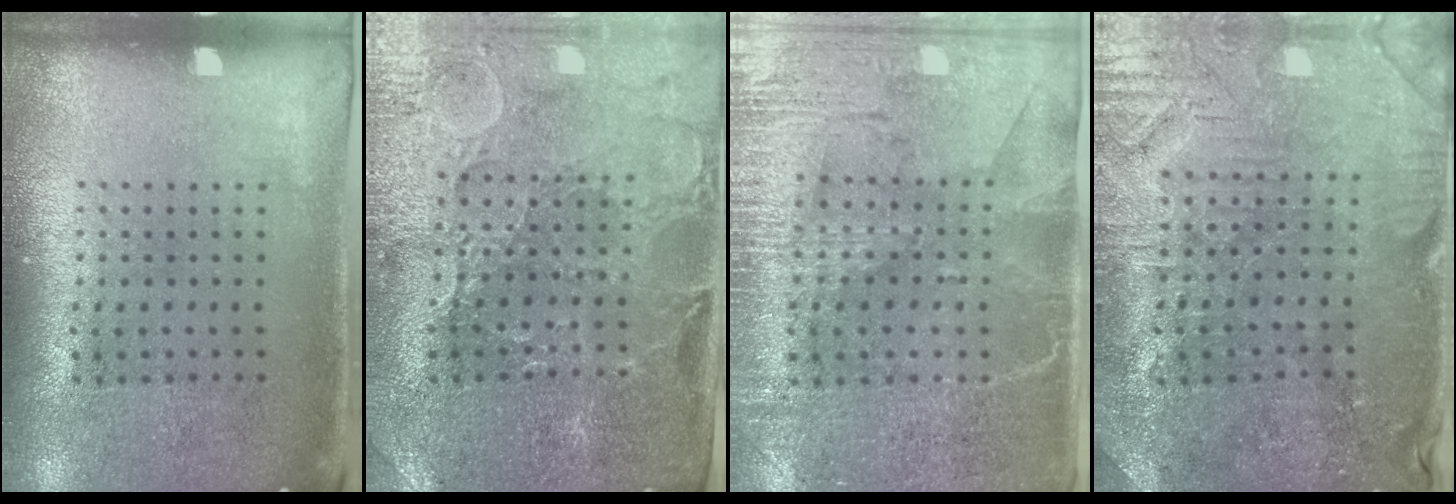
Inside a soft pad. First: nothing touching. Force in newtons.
{"total": 1.9, "press": 1.8, "slide": 0.5}
{"total": 3.3, "press": 3.0, "slide": 1.4}
{"total": 1.7, "press": 1.6, "slide": 0.5}